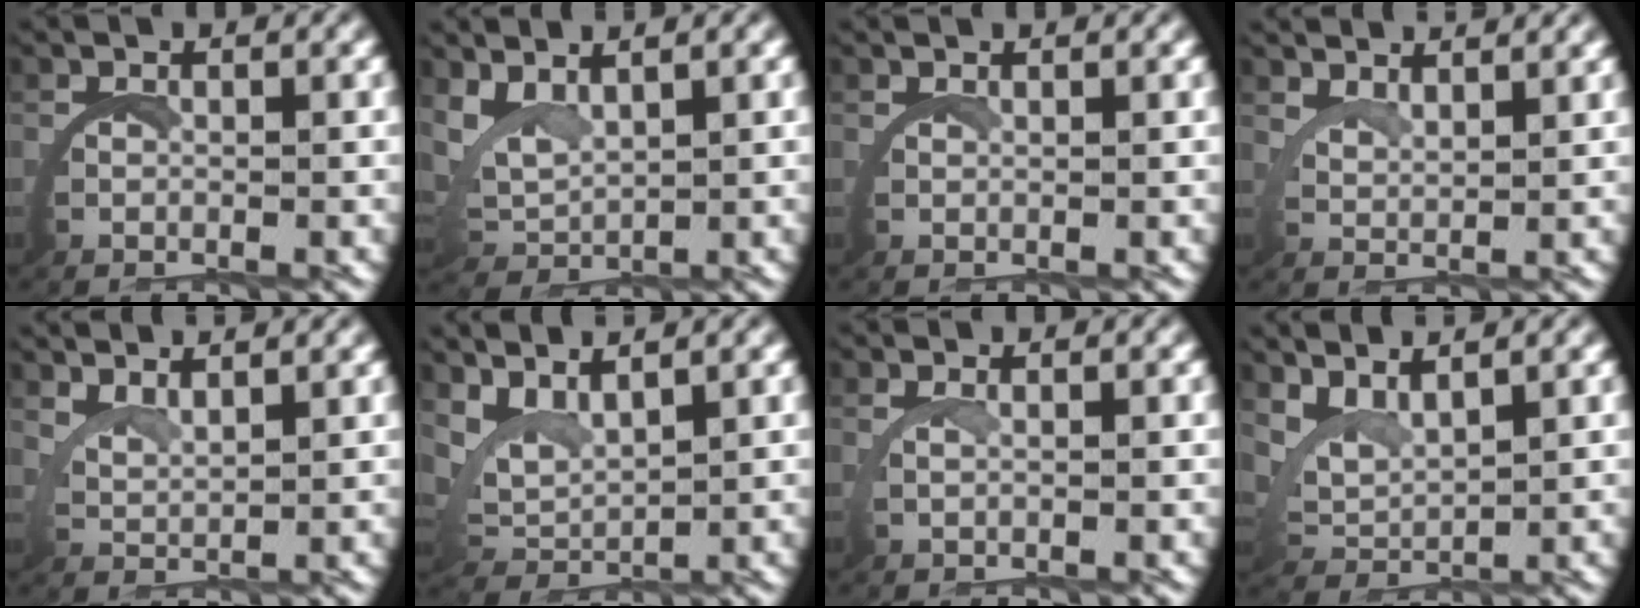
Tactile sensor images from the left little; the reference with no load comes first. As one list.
[{"total": 3.6, "force": [2.4, 2.0, 1.7], "torque": [-0.070, -0.008, 0.052]}, {"total": 1.2, "force": [1.0, -0.7, 0.0], "torque": [0.002, 0.005, 0.017]}, {"total": 3.9, "force": [3.8, -0.4, 0.5], "torque": [-0.019, -0.002, 0.070]}, {"total": 3.6, "force": [3.4, 0.2, 0.9], "torque": [-0.031, -0.004, 0.063]}, {"total": 5.0, "force": [3.0, 3.1, 2.5], "torque": [-0.083, -0.003, 0.052]}, {"total": 1.1, "force": [0.7, -0.7, 0.5], "torque": [-0.020, 0.002, 0.016]}, {"total": 4.5, "force": [3.0, 2.6, 2.1], "torque": [-0.073, -0.002, 0.051]}]